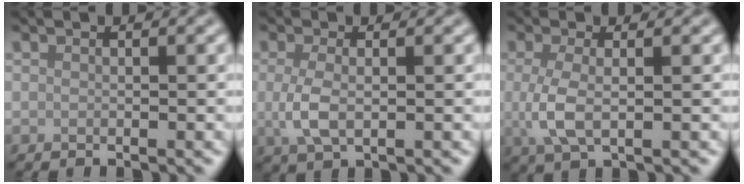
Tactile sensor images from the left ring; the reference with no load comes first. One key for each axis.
{"total": 2.9, "fx": 0.0, "fy": 1.3, "fz": 2.6, "tx": -0.064, "ty": -0.004, "tz": -0.001}
{"total": 3.3, "fx": -0.1, "fy": 1.3, "fz": 3.0, "tx": -0.072, "ty": -0.006, "tz": -0.001}